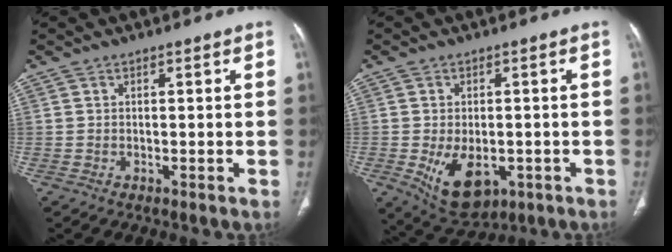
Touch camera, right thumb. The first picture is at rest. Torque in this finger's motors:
{"motor_torque": [-0.51, 0.64, -0.07, 0.07, 0.19]}